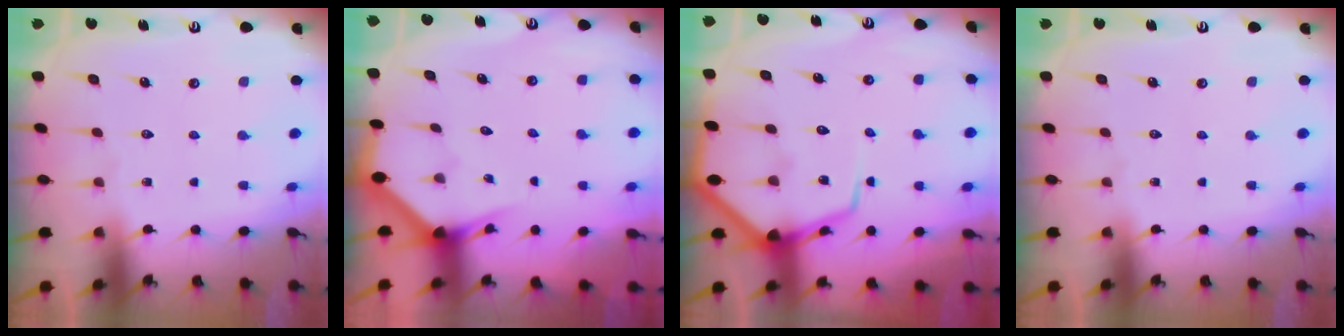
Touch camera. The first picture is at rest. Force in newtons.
{"total": 2.9, "press": 2.9, "slide": 0.1}
{"total": 11.7, "press": 11.6, "slide": 1.0}
{"total": 0.0}